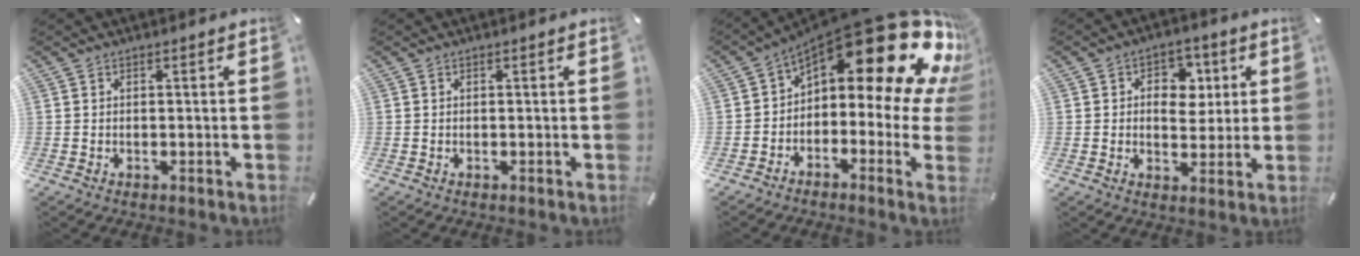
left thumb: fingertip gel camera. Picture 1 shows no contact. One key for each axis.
{"total": 0.0}
{"total": 23.3, "fx": 11.7, "fy": 9.4, "fz": 17.9, "tx": -0.250, "ty": -0.099, "tz": 0.195}
{"total": 7.8, "fx": 1.4, "fy": 6.1, "fz": 4.7, "tx": -0.048, "ty": -0.003, "tz": 0.016}